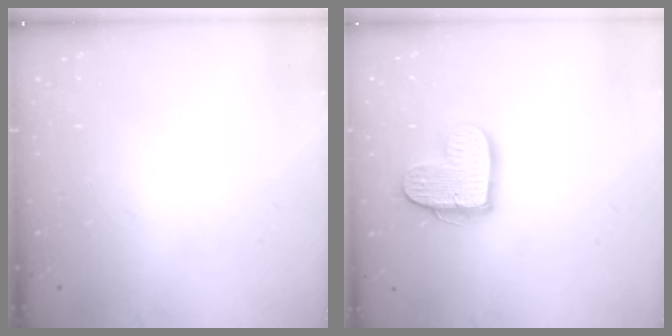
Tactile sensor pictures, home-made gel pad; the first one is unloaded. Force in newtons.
{"total": 13.4, "press": 13.3, "slide": 1.2}